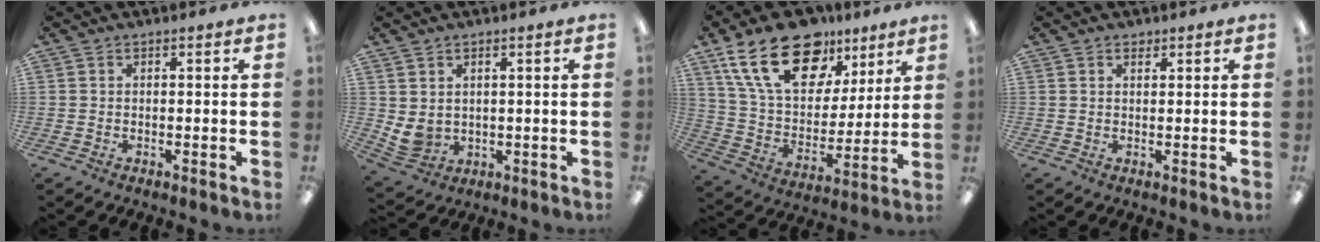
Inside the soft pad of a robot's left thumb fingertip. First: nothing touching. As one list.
[{"total": 4.2, "force": [1.7, 3.5, 1.7], "torque": [-0.052, -0.012, 0.034]}, {"total": 22.7, "force": [13.7, 12.9, 12.8], "torque": [-0.220, -0.061, 0.248]}, {"total": 1.1, "force": [0.9, 0.7, 0.0], "torque": [0.007, -0.003, 0.015]}]